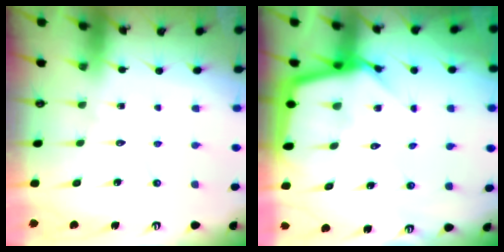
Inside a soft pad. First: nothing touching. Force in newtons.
{"total": 6.8, "press": 6.7, "slide": 0.6}